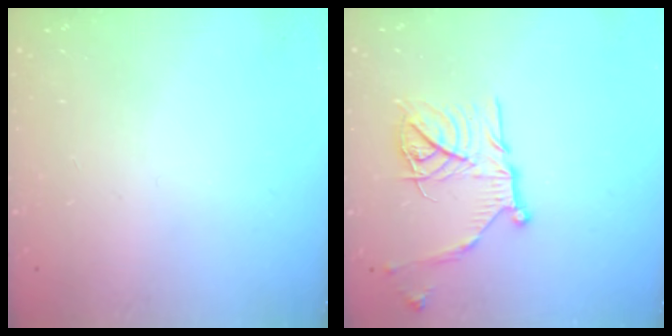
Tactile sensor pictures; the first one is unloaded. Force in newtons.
{"total": 18.0, "press": 18.0, "slide": 1.5}